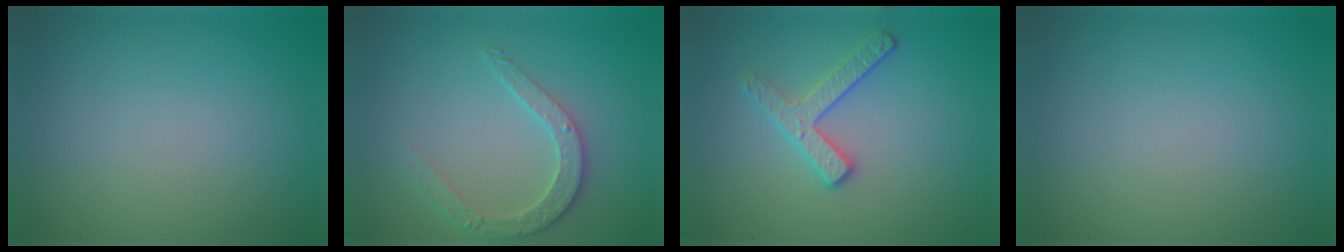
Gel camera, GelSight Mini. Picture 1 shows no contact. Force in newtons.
{"total": 2.7, "press": 2.7, "slide": 0.3}
{"total": 2.6, "press": 2.5, "slide": 0.6}
{"total": 0.0}